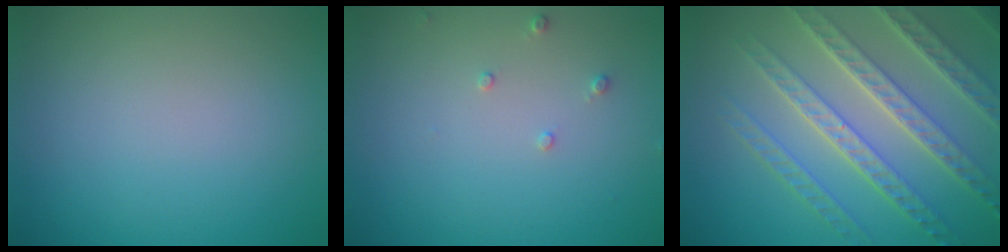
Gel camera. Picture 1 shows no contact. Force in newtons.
{"total": 0.8, "press": 0.8, "slide": 0.2}
{"total": 7.9, "press": 5.6, "slide": 5.6}